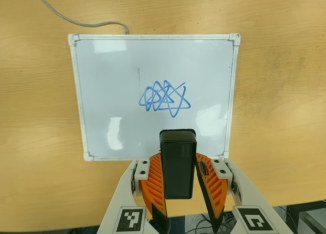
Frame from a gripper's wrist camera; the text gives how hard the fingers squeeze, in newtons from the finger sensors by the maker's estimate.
{"total": 5.4, "left": 4.9, "right": 5.9}